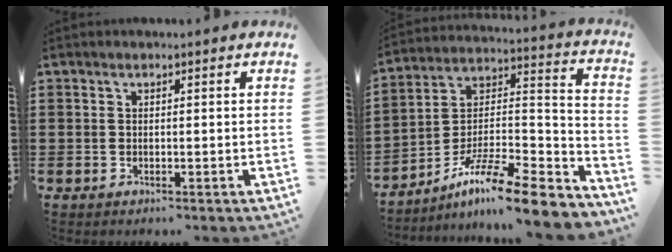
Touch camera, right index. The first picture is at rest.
{"total": 11.7, "force": [-8.9, 1.2, 7.5], "torque": [-0.126, 0.006, -0.168]}